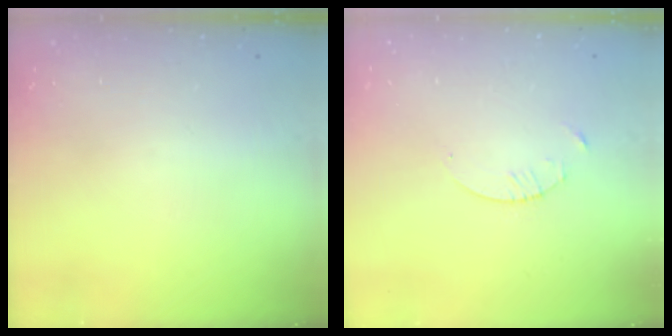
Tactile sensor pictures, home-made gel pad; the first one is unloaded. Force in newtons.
{"total": 1.3, "press": 1.3, "slide": 0.2}